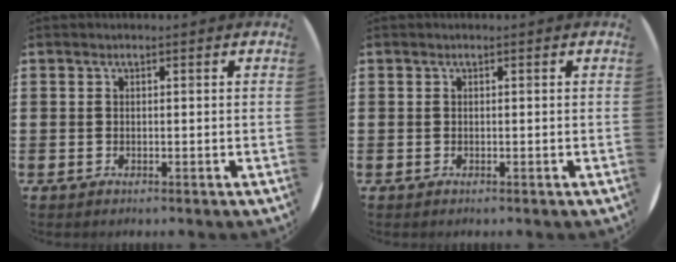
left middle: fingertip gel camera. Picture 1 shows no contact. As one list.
[{"total": 0.0}]